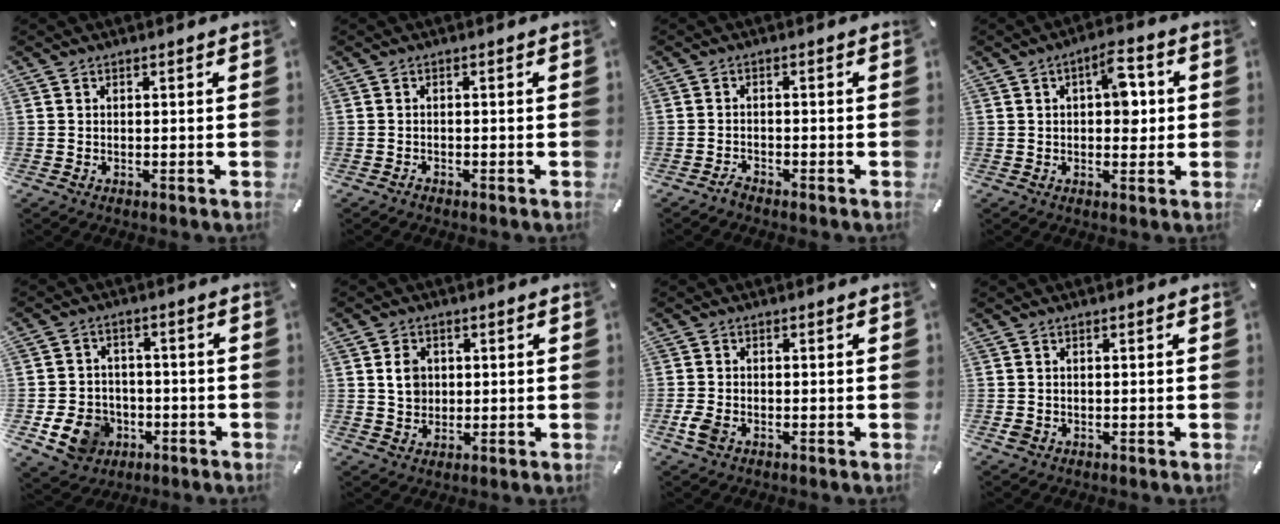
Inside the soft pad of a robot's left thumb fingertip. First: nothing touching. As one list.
[{"total": 0.6, "force": [-0.6, 0.2, 0.1], "torque": [-0.003, 0.002, -0.014]}, {"total": 1.7, "force": [-1.7, 0.4, 0.3], "torque": [-0.009, 0.008, -0.034]}, {"total": 8.2, "force": [1.4, 4.5, 6.7], "torque": [-0.078, -0.004, 0.016]}, {"total": 10.2, "force": [-3.8, 8.5, 4.3], "torque": [-0.099, 0.029, -0.064]}, {"total": 4.8, "force": [0.9, 4.3, 1.9], "torque": [-0.030, 0.003, 0.012]}, {"total": 3.7, "force": [-1.5, 2.3, 2.5], "torque": [-0.060, -0.001, -0.030]}, {"total": 1.2, "force": [-0.4, 1.0, 0.6], "torque": [-0.011, 0.003, -0.008]}]